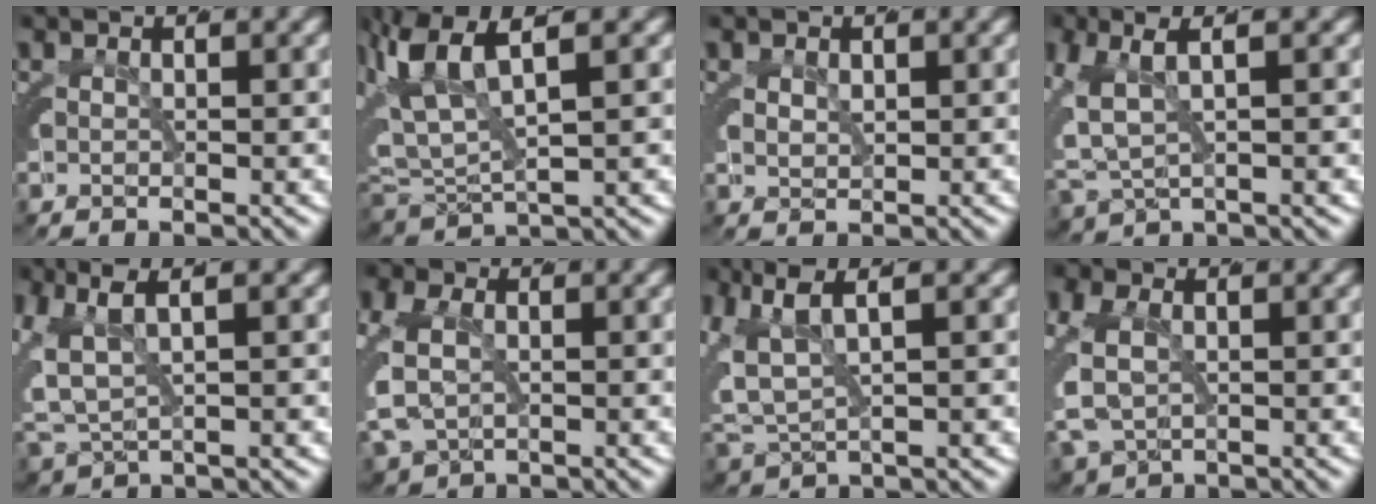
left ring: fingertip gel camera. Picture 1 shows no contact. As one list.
[{"total": 6.8, "force": [2.0, 4.4, 4.7], "torque": [-0.107, 0.006, 0.024]}, {"total": 0.6, "force": [0.2, 0.6, -0.1], "torque": [-0.002, -0.007, 0.007]}, {"total": 4.8, "force": [0.1, 3.9, 2.9], "torque": [-0.083, -0.018, 0.010]}, {"total": 5.5, "force": [0.2, 4.5, 3.2], "torque": [-0.093, -0.022, 0.013]}, {"total": 7.0, "force": [-1.7, 6.1, 2.9], "torque": [-0.089, -0.030, -0.020]}, {"total": 6.0, "force": [0.5, 4.8, 3.6], "torque": [-0.102, -0.021, 0.018]}, {"total": 7.8, "force": [-1.7, 6.9, 3.2], "torque": [-0.099, -0.031, -0.020]}]